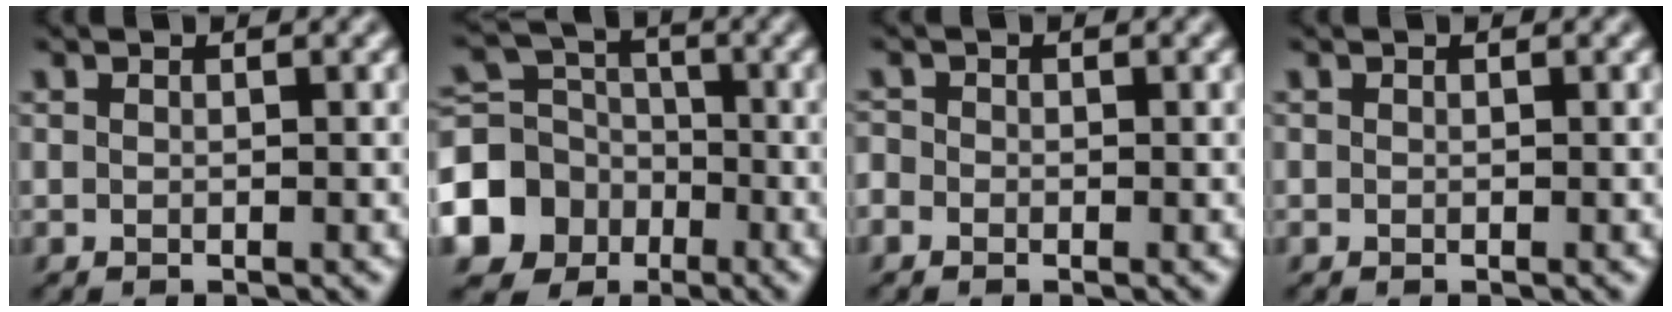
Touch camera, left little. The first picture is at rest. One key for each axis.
{"total": 8.3, "fx": -3.5, "fy": 7.1, "fz": 2.5, "tx": -0.069, "ty": 0.001, "tz": -0.093}
{"total": 1.3, "fx": -0.5, "fy": 1.1, "fz": 0.4, "tx": -0.006, "ty": 0.006, "tz": -0.013}
{"total": 0.0}